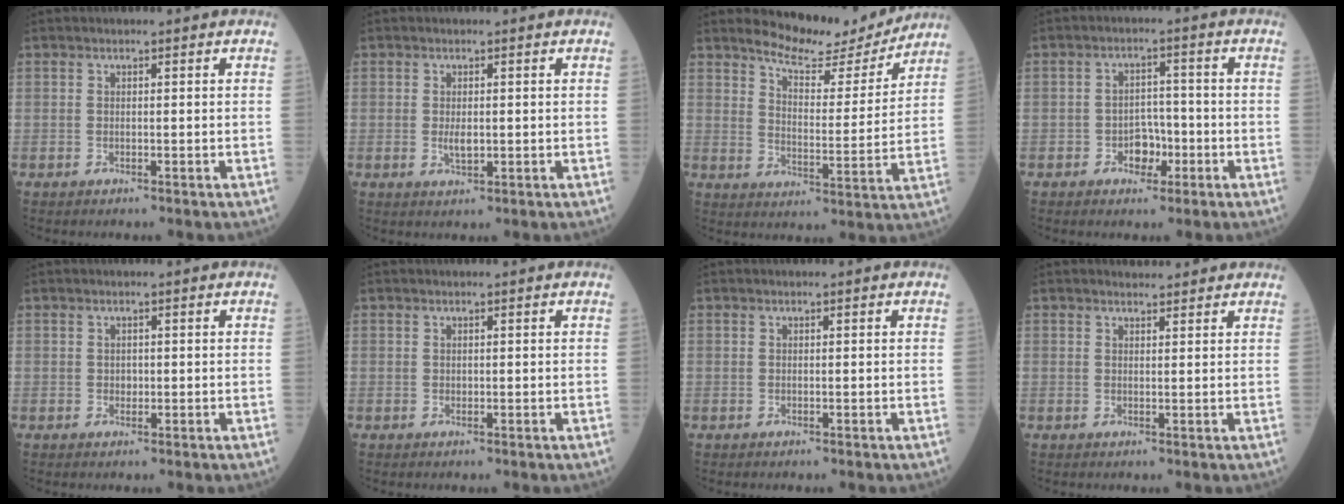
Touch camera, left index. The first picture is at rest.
{"total": 2.0, "force": [-0.1, 0.9, 1.8], "torque": [-0.038, -0.003, 0.002]}
{"total": 10.4, "force": [10.0, 1.9, 2.3], "torque": [-0.042, -0.018, 0.150]}
{"total": 4.1, "force": [-1.8, 2.7, 2.4], "torque": [-0.036, 0.010, -0.029]}
{"total": 0.8, "force": [0.0, 0.7, 0.4], "torque": [-0.006, 0.001, -0.001]}
{"total": 0.0}
{"total": 0.0}
{"total": 2.4, "force": [2.3, 0.6, 0.4], "torque": [-0.013, 0.012, 0.034]}